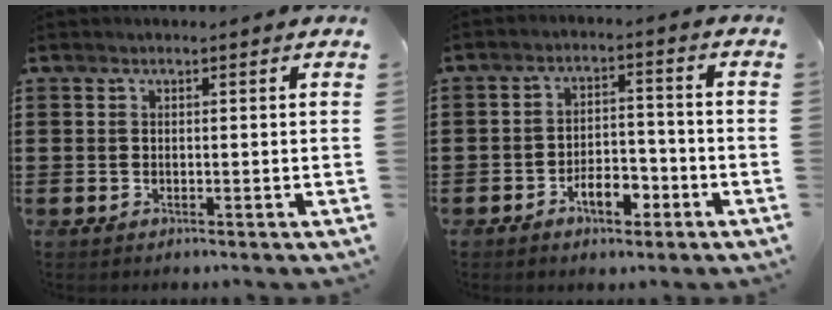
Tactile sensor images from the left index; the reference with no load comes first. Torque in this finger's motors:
{"motor_torque": [0.78, 0.75, 0.31, 0.10]}